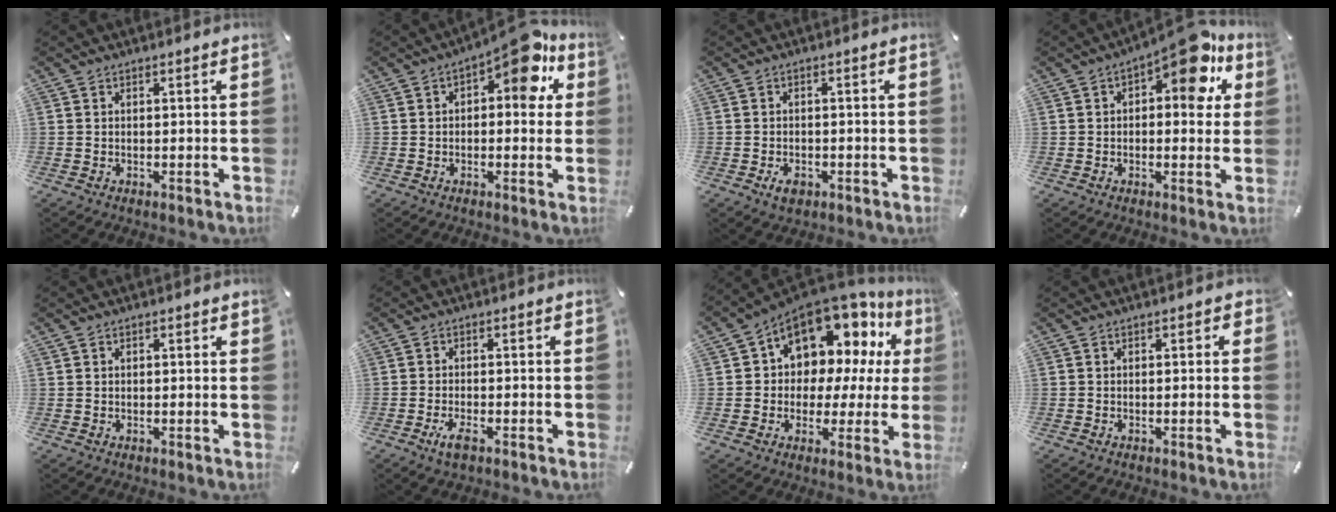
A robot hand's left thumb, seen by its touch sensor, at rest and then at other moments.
{"total": 10.8, "force": [5.7, 4.7, 7.9], "torque": [-0.100, -0.038, 0.090]}
{"total": 3.0, "force": [-1.4, 2.0, 1.8], "torque": [-0.038, 0.006, -0.027]}
{"total": 12.0, "force": [6.8, 5.1, 8.5], "torque": [-0.099, -0.052, 0.109]}
{"total": 0.6, "force": [0.3, 0.3, 0.4], "torque": [-0.007, 0.003, 0.004]}
{"total": 3.1, "force": [-1.7, 1.0, 2.4], "torque": [-0.051, 0.001, -0.033]}
{"total": 13.7, "force": [9.5, 8.0, 5.9], "torque": [-0.102, -0.083, 0.171]}
{"total": 0.7, "force": [-0.2, 0.6, 0.4], "torque": [0.001, -0.001, -0.007]}